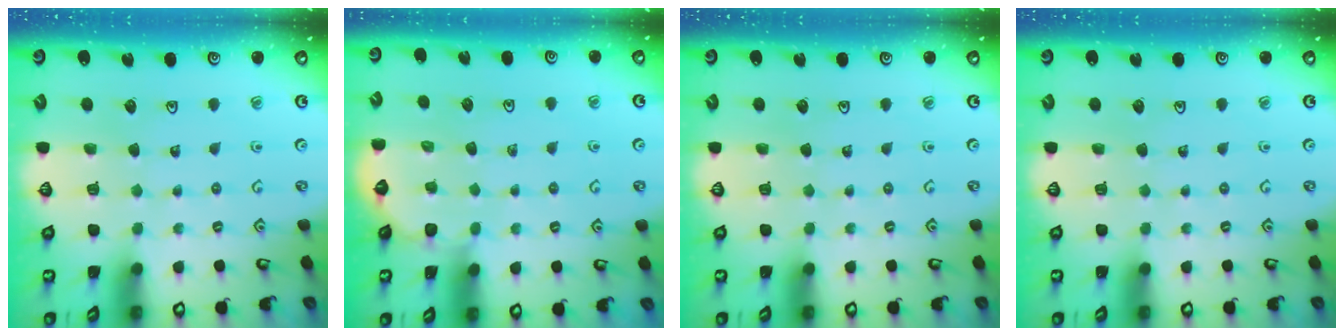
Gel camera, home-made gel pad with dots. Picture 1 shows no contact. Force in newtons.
{"total": 3.0, "press": 2.9, "slide": 0.5}
{"total": 0.0}
{"total": 0.0}